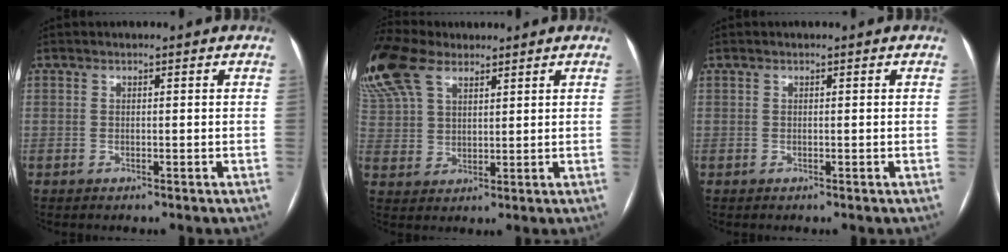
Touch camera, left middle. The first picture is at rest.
{"total": 13.8, "force": [9.7, 6.6, 7.2], "torque": [-0.185, 0.041, 0.193]}
{"total": 0.0}